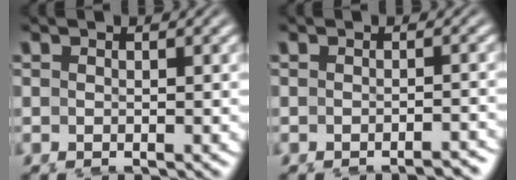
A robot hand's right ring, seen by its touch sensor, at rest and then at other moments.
{"total": 2.2, "force": [-2.1, 0.1, 0.6], "torque": [-0.006, -0.001, -0.032]}